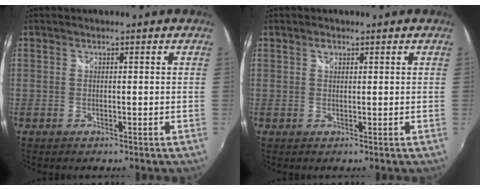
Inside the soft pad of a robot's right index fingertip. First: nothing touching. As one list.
[{"total": 1.0, "force": [0.5, 0.7, 0.5], "torque": [-0.008, 0.003, 0.008]}]